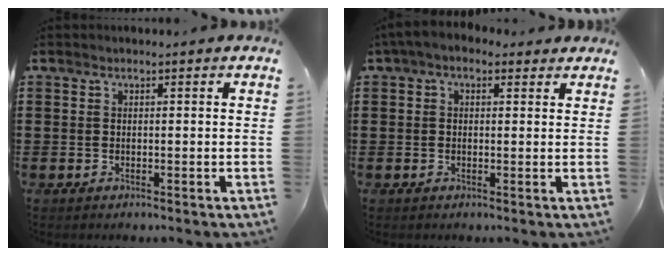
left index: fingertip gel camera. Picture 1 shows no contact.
{"total": 2.4, "force": [1.0, 1.6, 1.5], "torque": [-0.034, 0.007, 0.018]}